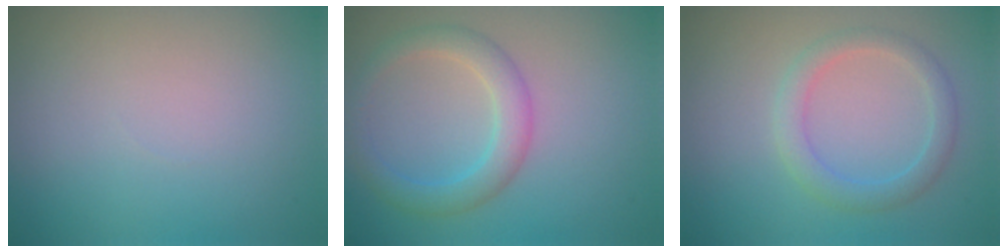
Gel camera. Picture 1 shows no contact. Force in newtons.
{"total": 3.4, "press": 3.3, "slide": 0.3}
{"total": 2.6, "press": 2.6, "slide": 0.4}